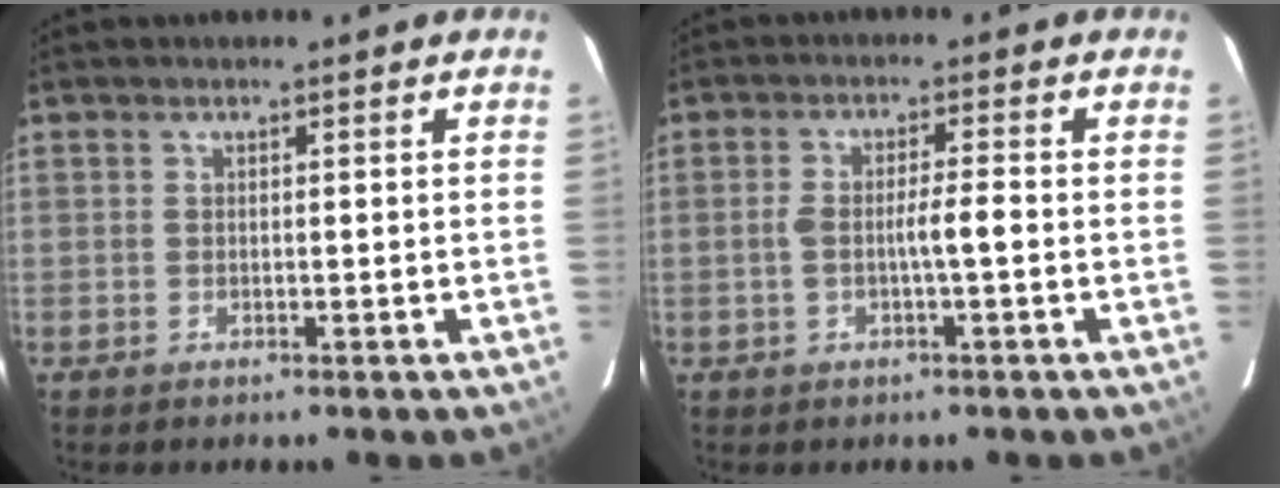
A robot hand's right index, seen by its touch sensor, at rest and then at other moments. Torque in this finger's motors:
{"motor_torque": [0.77, 0.14, 0.22, 0.09]}